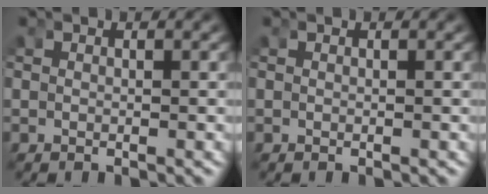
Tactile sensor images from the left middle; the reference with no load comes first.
{"total": 0.0}